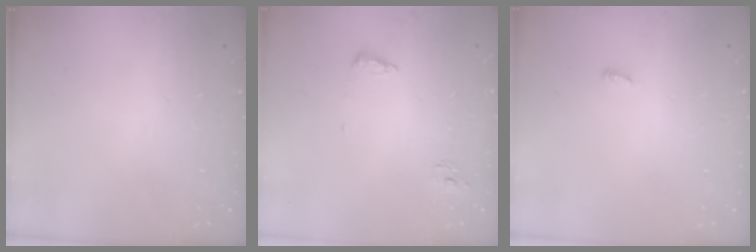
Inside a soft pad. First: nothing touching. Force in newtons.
{"total": 6.3, "press": 6.1, "slide": 1.6}
{"total": 2.6, "press": 2.6, "slide": 0.2}